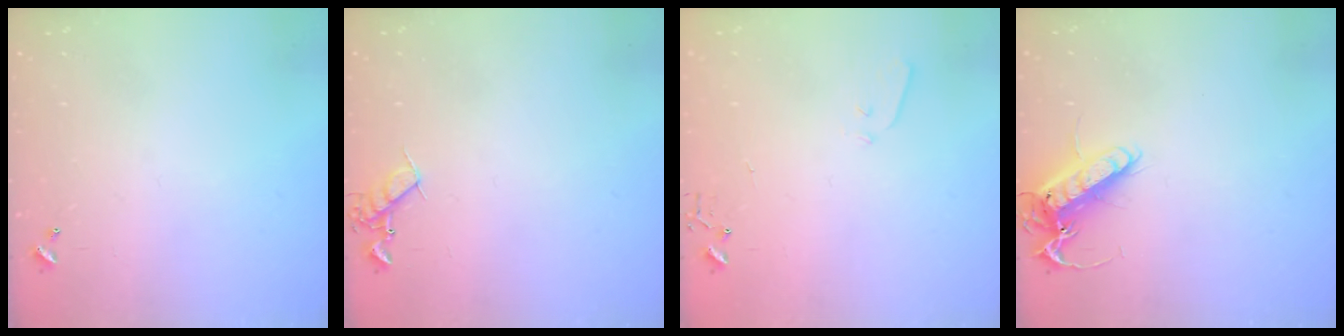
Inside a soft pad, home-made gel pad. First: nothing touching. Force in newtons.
{"total": 7.5, "press": 7.5, "slide": 0.8}
{"total": 3.6, "press": 3.5, "slide": 0.6}
{"total": 14.4, "press": 14.2, "slide": 2.2}